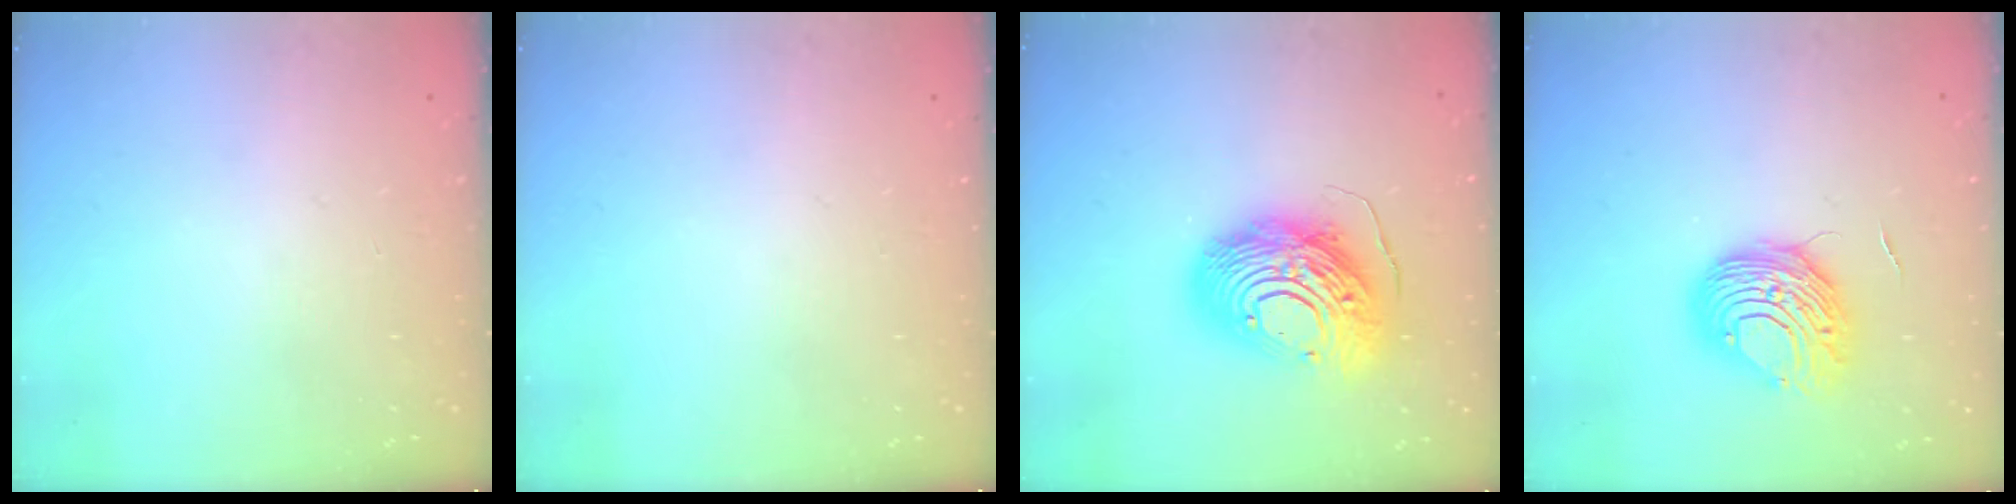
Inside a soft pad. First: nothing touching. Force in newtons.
{"total": 0.0}
{"total": 18.0, "press": 17.9, "slide": 1.9}
{"total": 9.6, "press": 9.5, "slide": 0.7}